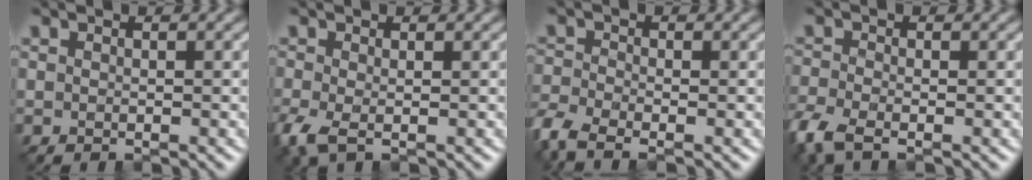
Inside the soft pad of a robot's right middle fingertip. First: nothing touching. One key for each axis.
{"total": 2.7, "fx": -1.1, "fy": 1.0, "fz": 2.2, "tx": -0.061, "ty": -0.010, "tz": -0.027}
{"total": 4.2, "fx": -2.9, "fy": 1.6, "fz": 2.5, "tx": -0.062, "ty": -0.011, "tz": -0.075}
{"total": 3.6, "fx": -2.4, "fy": 1.2, "fz": 2.3, "tx": -0.063, "ty": -0.013, "tz": -0.063}